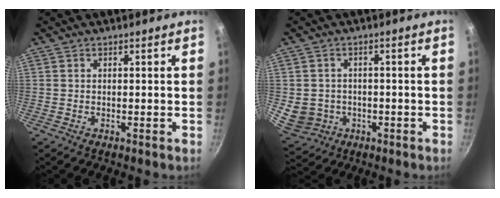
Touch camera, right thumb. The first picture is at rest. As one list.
[{"total": 7.5, "force": [-1.2, 6.7, 3.2], "torque": [-0.043, 0.007, -0.002]}]